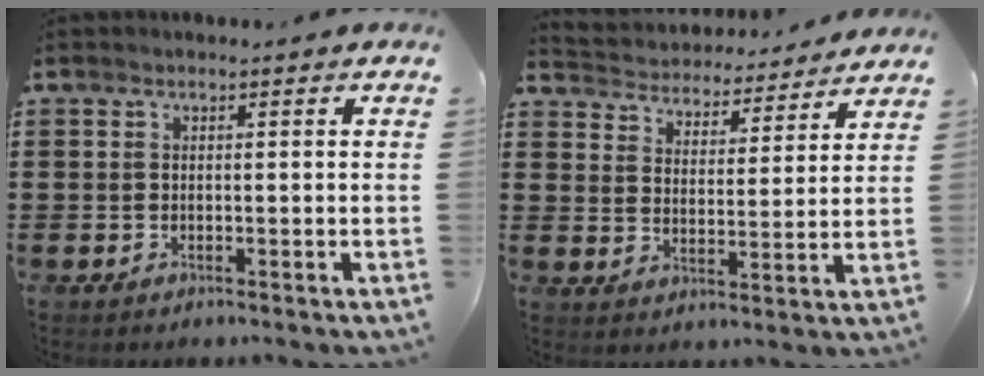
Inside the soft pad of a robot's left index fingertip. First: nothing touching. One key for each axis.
{"total": 4.3, "fx": 4.3, "fy": 0.2, "fz": -0.4, "tx": -0.019, "ty": -0.036, "tz": 0.070}